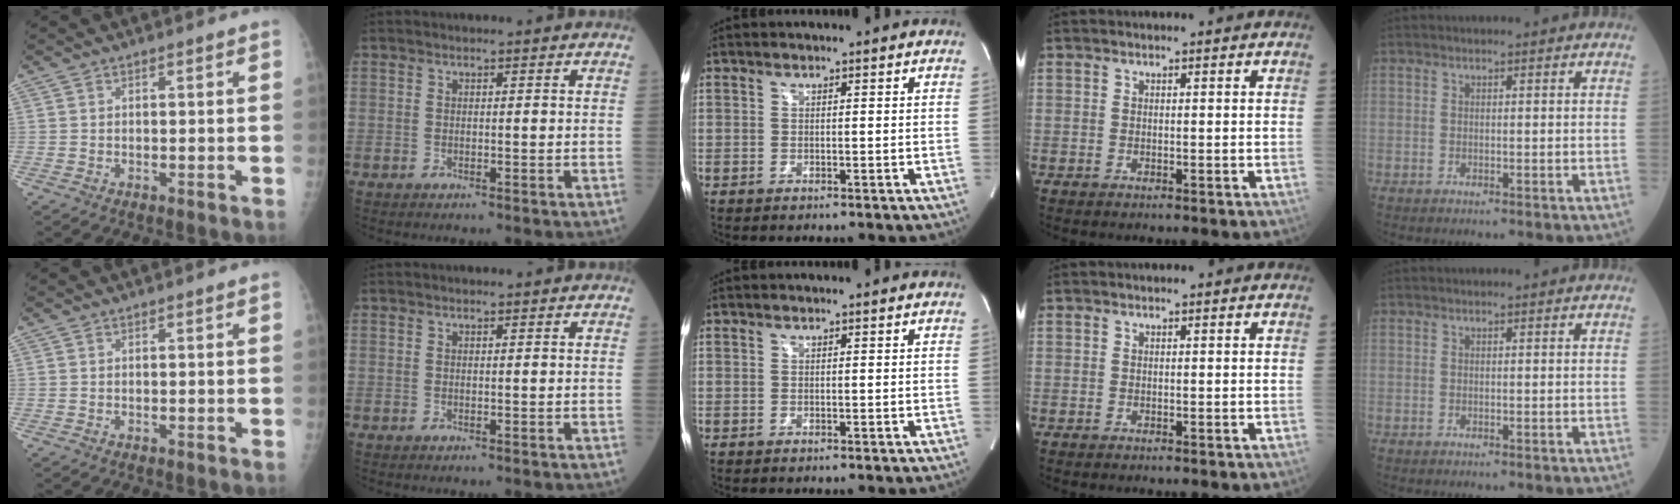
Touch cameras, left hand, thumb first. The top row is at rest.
{}